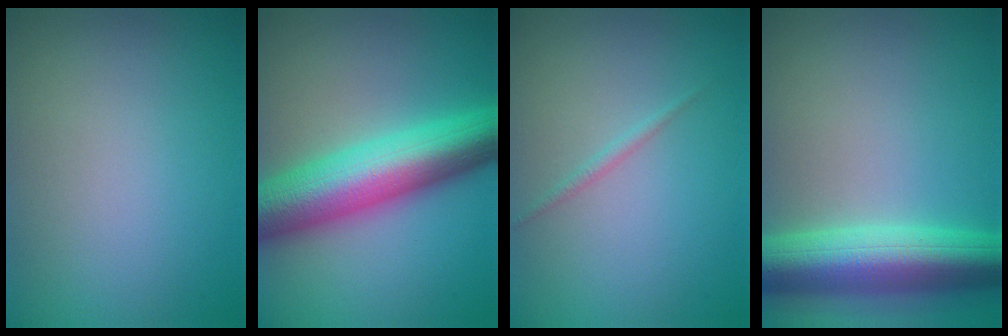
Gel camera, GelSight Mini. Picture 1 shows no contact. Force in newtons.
{"total": 10.0, "press": 10.0, "slide": 0.1}
{"total": 0.7, "press": 0.7, "slide": 0.1}
{"total": 8.8, "press": 8.8, "slide": 0.4}